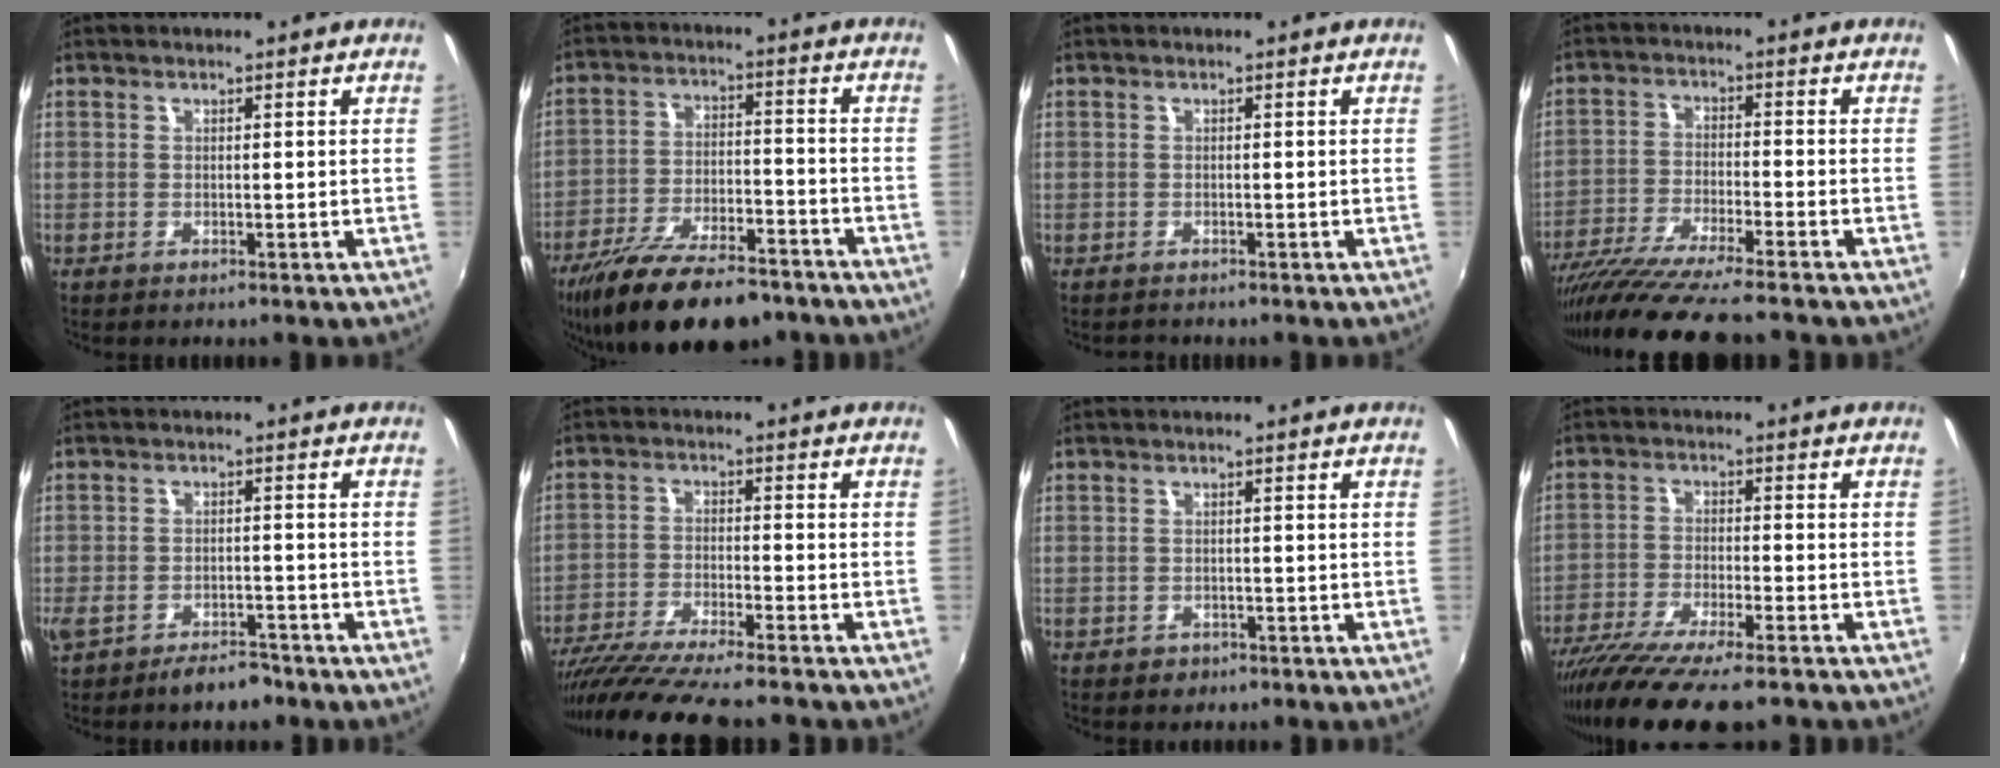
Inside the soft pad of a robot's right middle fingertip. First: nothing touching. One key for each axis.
{"total": 19.4, "fx": -14.8, "fy": 6.6, "fz": 10.6, "tx": -0.209, "ty": -0.032, "tz": -0.234}
{"total": 1.0, "fx": -0.8, "fy": 0.4, "fz": -0.2, "tx": -0.001, "ty": 0.000, "tz": -0.015}
{"total": 14.0, "fx": -11.9, "fy": -0.1, "fz": 7.2, "tx": -0.152, "ty": -0.048, "tz": -0.210}
{"total": 7.0, "fx": -5.3, "fy": 3.0, "fz": 3.4, "tx": -0.084, "ty": -0.007, "tz": -0.083}
{"total": 14.3, "fx": -12.4, "fy": 0.3, "fz": 7.1, "tx": -0.148, "ty": -0.043, "tz": -0.215}
{"total": 1.9, "fx": -1.1, "fy": 1.5, "fz": 0.5, "tx": -0.011, "ty": -0.003, "tz": -0.014}
{"total": 14.6, "fx": -11.7, "fy": 2.0, "fz": 8.4, "tx": -0.176, "ty": -0.054, "tz": -0.200}